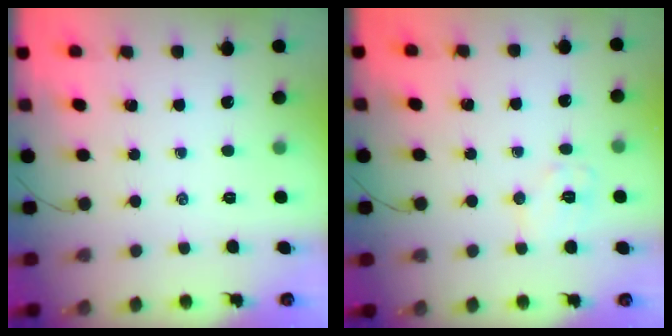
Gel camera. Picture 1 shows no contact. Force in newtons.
{"total": 6.8, "press": 6.8, "slide": 1.0}